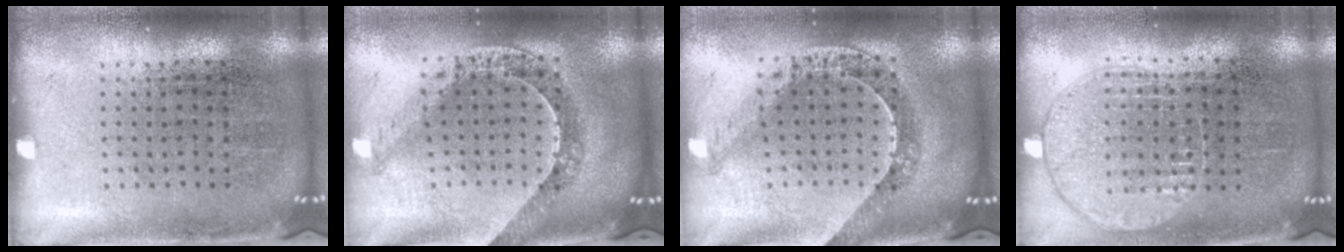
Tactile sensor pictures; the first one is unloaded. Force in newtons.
{"total": 1.0, "press": 1.0, "slide": 0.2}
{"total": 1.2, "press": 1.1, "slide": 0.3}
{"total": 1.0, "press": 1.0, "slide": 0.3}